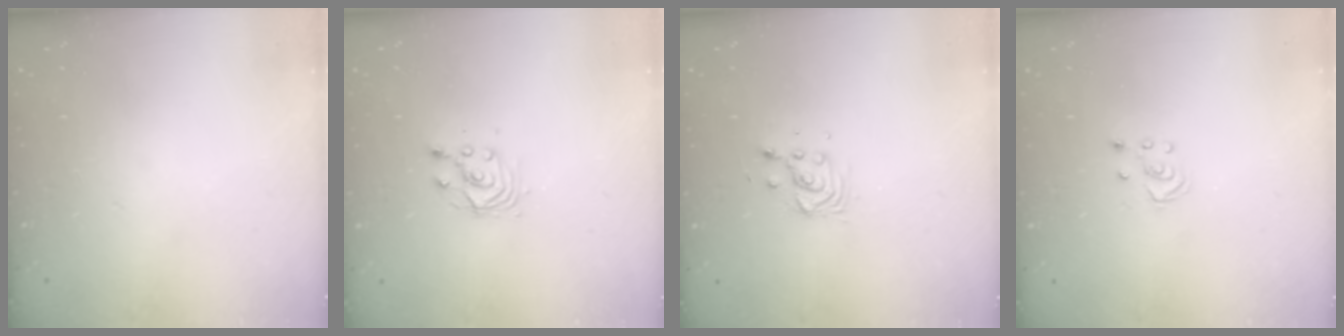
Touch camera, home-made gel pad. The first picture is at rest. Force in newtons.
{"total": 3.4, "press": 3.4, "slide": 0.2}
{"total": 3.4, "press": 3.4, "slide": 0.4}
{"total": 2.5, "press": 2.5, "slide": 0.2}